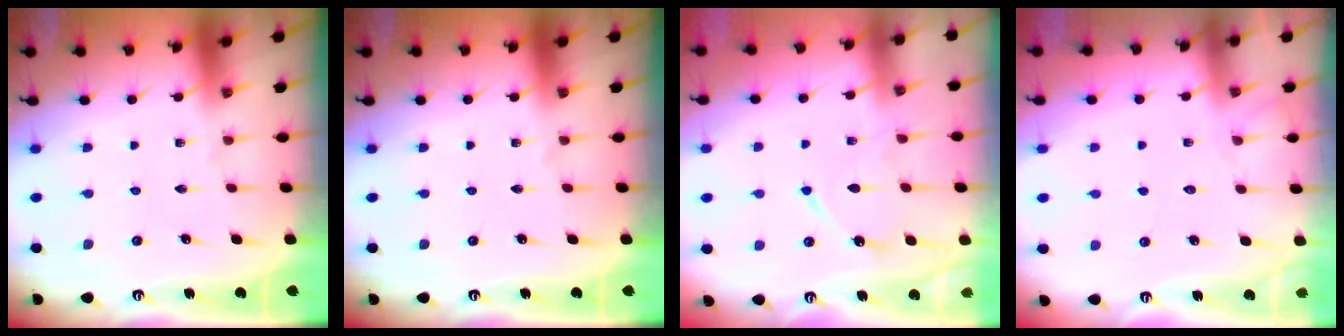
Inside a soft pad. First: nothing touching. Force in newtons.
{"total": 0.0}
{"total": 10.4, "press": 10.3, "slide": 0.9}
{"total": 6.2, "press": 6.1, "slide": 0.8}